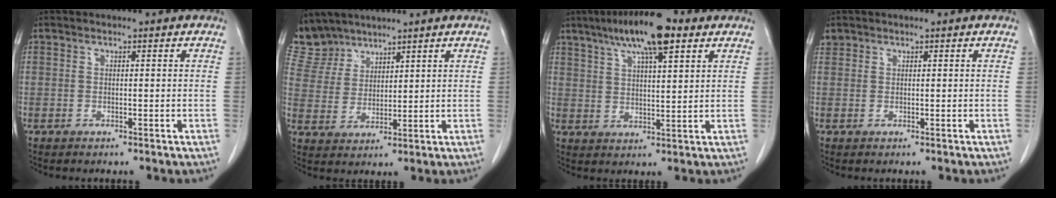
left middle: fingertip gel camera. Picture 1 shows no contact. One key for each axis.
{"total": 7.0, "fx": 6.5, "fy": 2.7, "fz": -0.1, "tx": -0.003, "ty": 0.006, "tz": 0.143}
{"total": 12.1, "fx": 7.5, "fy": 2.5, "fz": 9.2, "tx": -0.162, "ty": 0.020, "tz": 0.122}
{"total": 1.1, "fx": 0.9, "fy": 0.8, "fz": 0.0, "tx": 0.005, "ty": 0.012, "tz": 0.015}